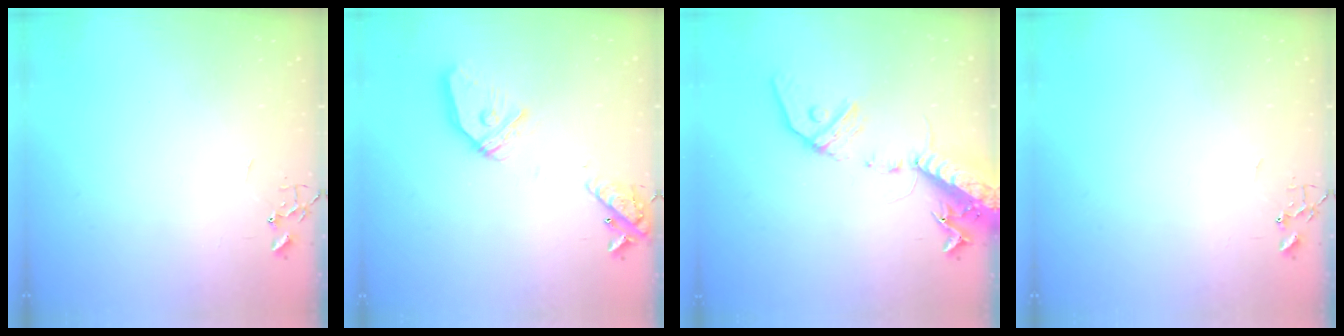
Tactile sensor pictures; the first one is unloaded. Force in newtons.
{"total": 17.0, "press": 16.8, "slide": 2.6}
{"total": 18.2, "press": 17.7, "slide": 4.0}
{"total": 0.0}